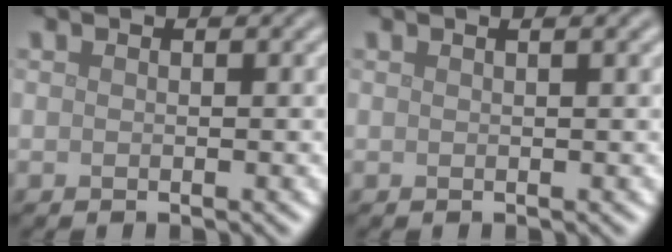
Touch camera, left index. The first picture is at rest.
{"total": 1.9, "force": [0.9, 0.7, 1.5], "torque": [-0.015, 0.003, 0.001]}